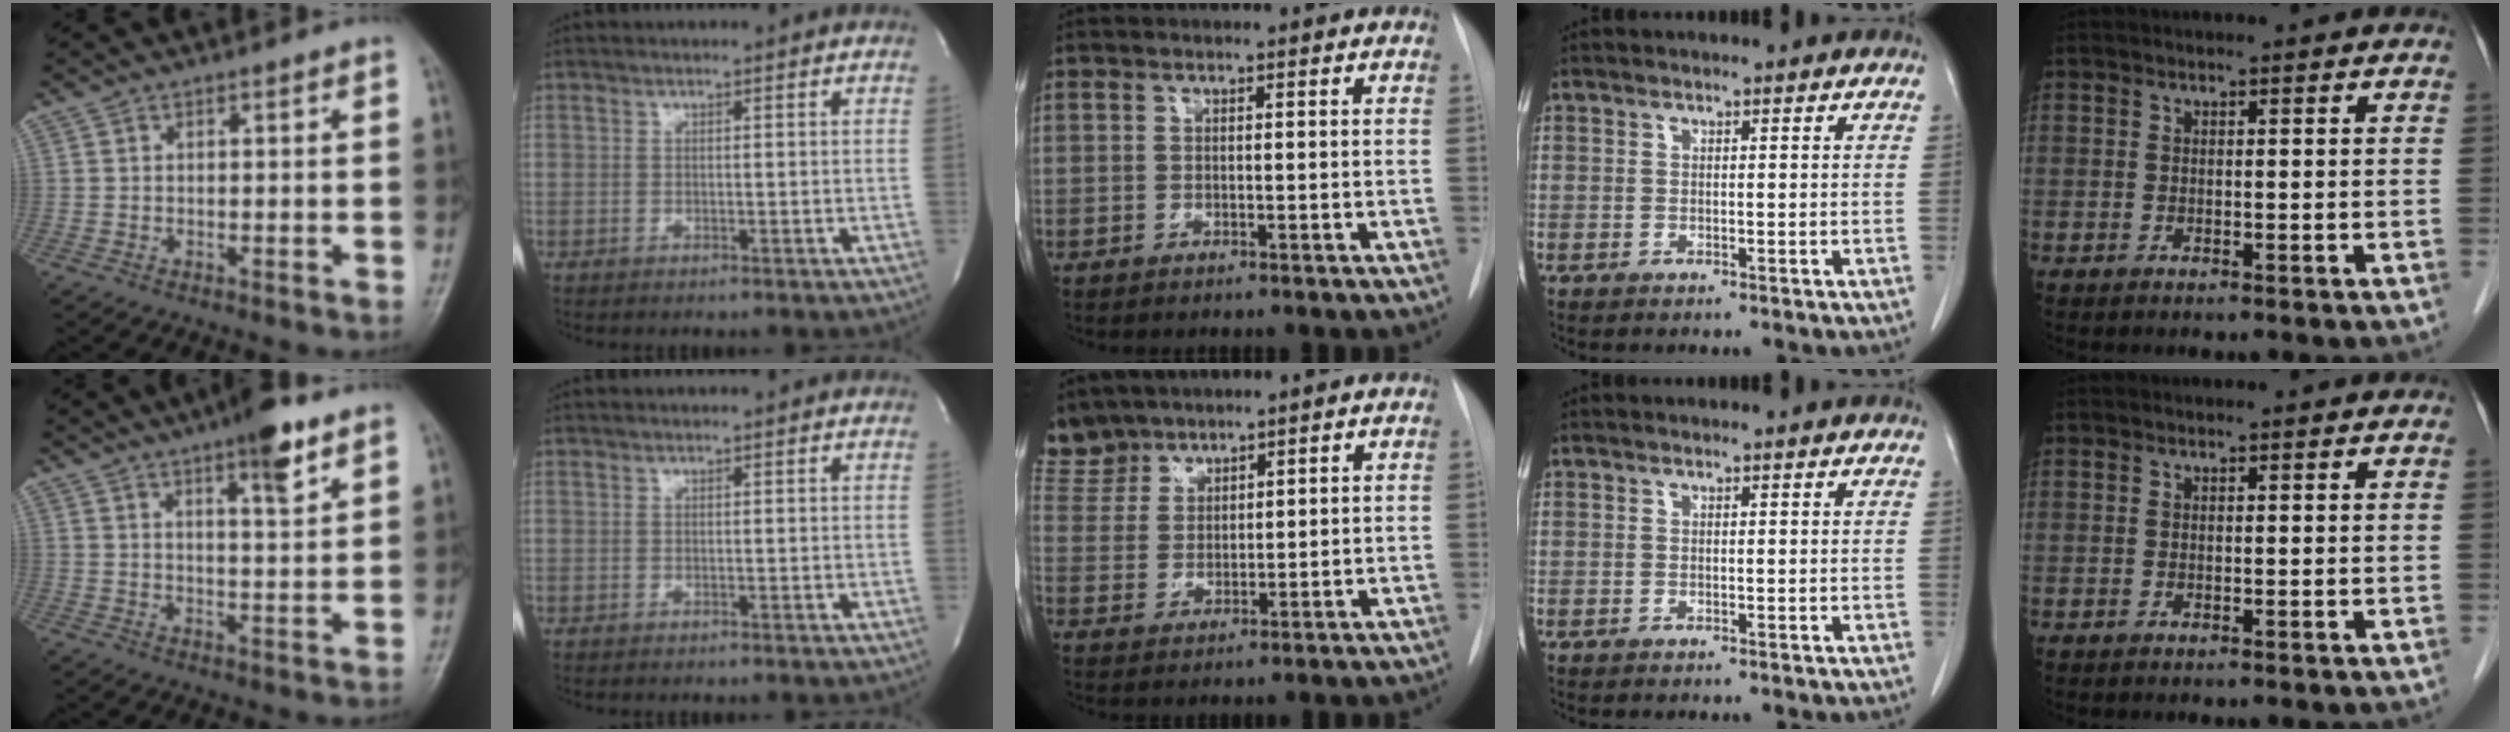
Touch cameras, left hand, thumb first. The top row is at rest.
{"thumb": {"total": 8.1, "force": [5.0, 1.7, 6.2], "torque": [-0.084, -0.025, 0.074]}, "middle": {"total": 7.4, "force": [6.7, 3.1, 0.2], "torque": [-0.007, 0.006, 0.145]}}